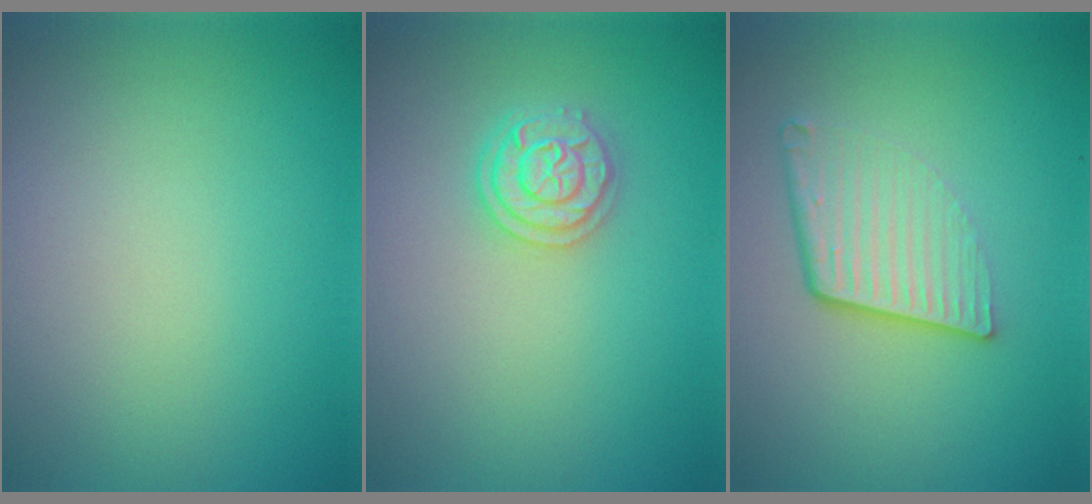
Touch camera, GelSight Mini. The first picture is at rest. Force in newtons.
{"total": 2.4, "press": 2.4, "slide": 0.4}
{"total": 4.4, "press": 2.9, "slide": 3.4}